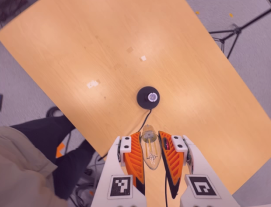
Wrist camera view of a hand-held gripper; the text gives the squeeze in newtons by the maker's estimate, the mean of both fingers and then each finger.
{"total": 19.9, "left": 21.2, "right": 18.6}